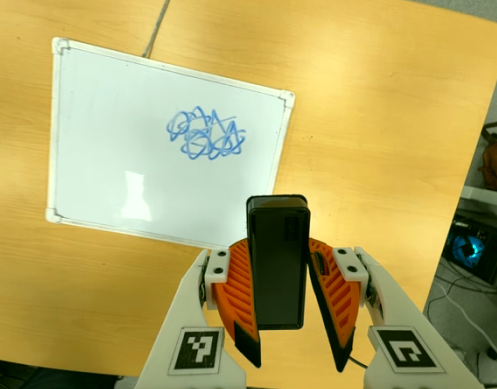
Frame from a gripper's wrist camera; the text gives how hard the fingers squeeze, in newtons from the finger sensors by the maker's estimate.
{"total": 7.6, "left": 7.2, "right": 8.0}